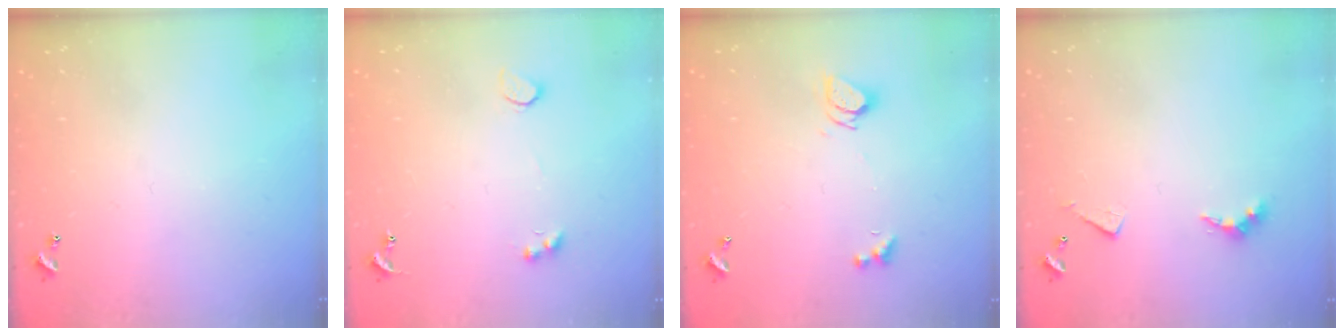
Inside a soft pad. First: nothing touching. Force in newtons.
{"total": 2.1, "press": 1.9, "slide": 1.0}
{"total": 3.6, "press": 3.6, "slide": 0.4}
{"total": 4.5, "press": 4.5, "slide": 0.8}